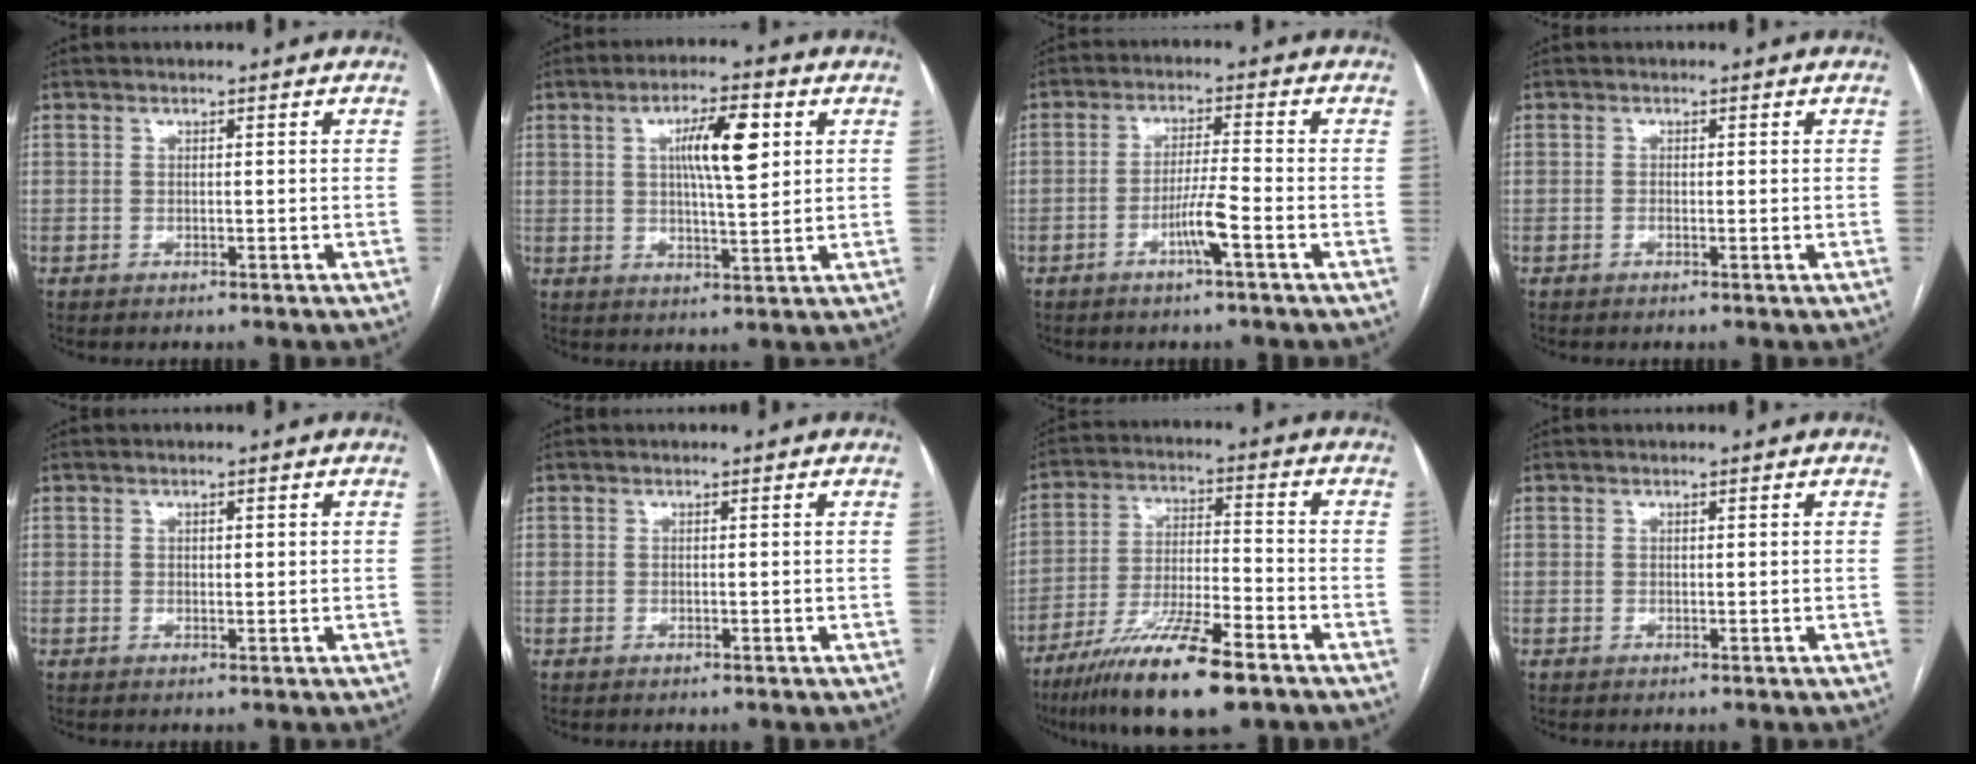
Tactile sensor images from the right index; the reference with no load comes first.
{"total": 8.4, "force": [2.5, 1.7, 7.9], "torque": [-0.133, 0.010, 0.043]}
{"total": 5.0, "force": [-2.3, -0.4, 4.4], "torque": [-0.085, -0.003, -0.045]}
{"total": 0.7, "force": [-0.2, 0.1, 0.7], "torque": [-0.012, 0.000, -0.005]}
{"total": 1.0, "force": [0.3, 0.5, 0.8], "torque": [-0.011, 0.000, 0.005]}
{"total": 0.0}
{"total": 14.7, "force": [-9.7, 2.0, 10.8], "torque": [-0.208, -0.030, -0.172]}
{"total": 0.0}